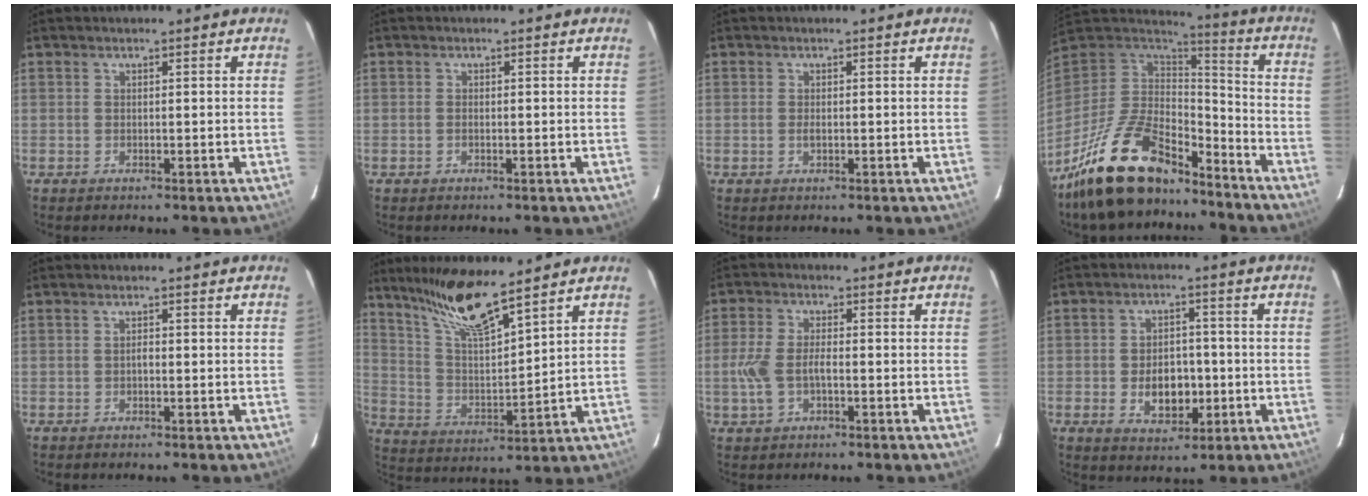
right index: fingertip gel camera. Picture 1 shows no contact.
{"total": 0.6, "force": [-0.2, 0.2, 0.5], "torque": [-0.011, 0.001, -0.005]}
{"total": 1.0, "force": [-0.2, 0.5, 0.8], "torque": [-0.015, 0.000, -0.004]}
{"total": 21.7, "force": [-15.9, 8.4, 12.1], "torque": [-0.243, -0.013, -0.273]}
{"total": 0.7, "force": [-0.2, 0.4, 0.6], "torque": [-0.010, 0.004, -0.004]}
{"total": 13.3, "force": [10.5, 1.3, 8.1], "torque": [-0.147, 0.002, 0.209]}
{"total": 6.4, "force": [-1.5, 3.1, 5.4], "torque": [-0.121, 0.002, -0.026]}
{"total": 8.0, "force": [-1.8, 5.1, 5.8], "torque": [-0.107, 0.008, -0.018]}